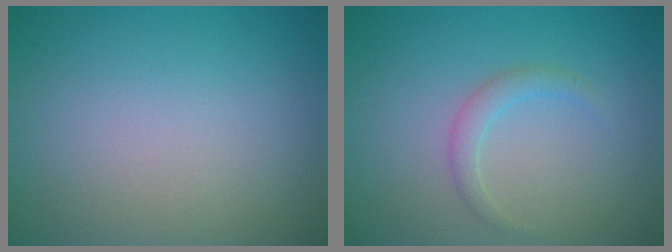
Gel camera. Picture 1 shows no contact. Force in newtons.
{"total": 1.4, "press": 1.4, "slide": 0.0}